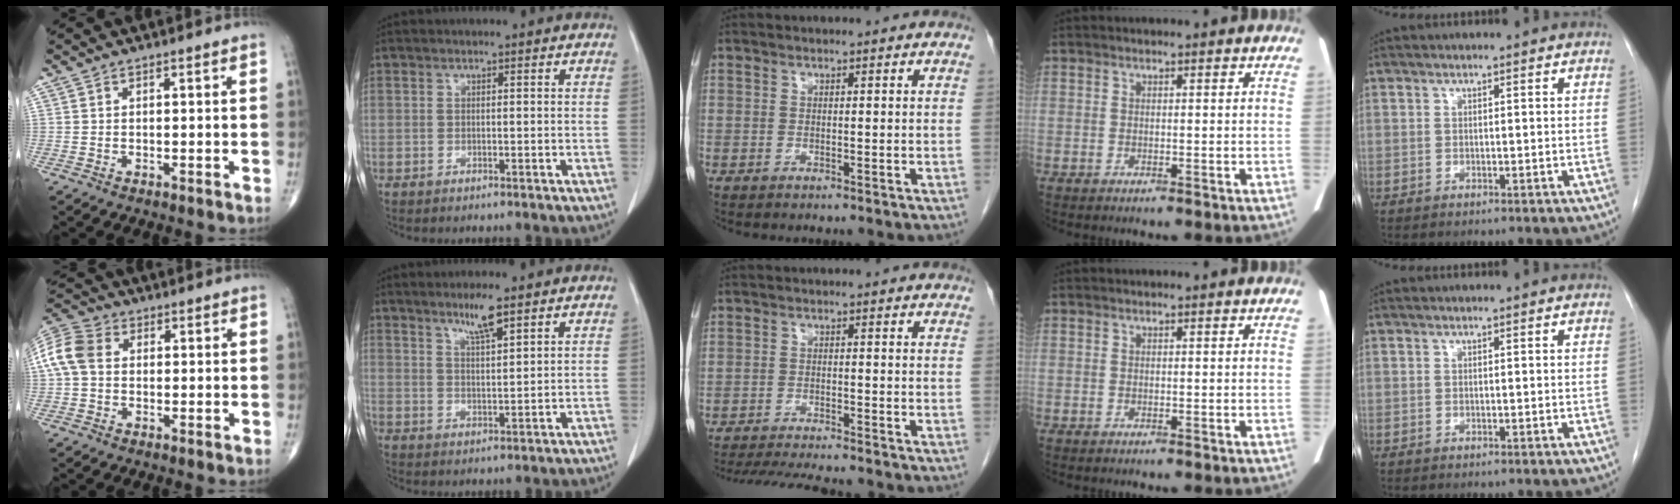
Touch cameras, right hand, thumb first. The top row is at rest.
{"thumb": {"total": 9.3, "force": [0.9, 7.0, 6.0], "torque": [-0.131, 0.028, 0.011]}, "index": {"total": 4.5, "force": [3.2, 0.1, 3.1], "torque": [-0.058, -0.005, 0.059]}, "middle": {"total": 11.5, "force": [-10.4, 1.0, 4.8], "torque": [-0.072, -0.016, -0.151]}}